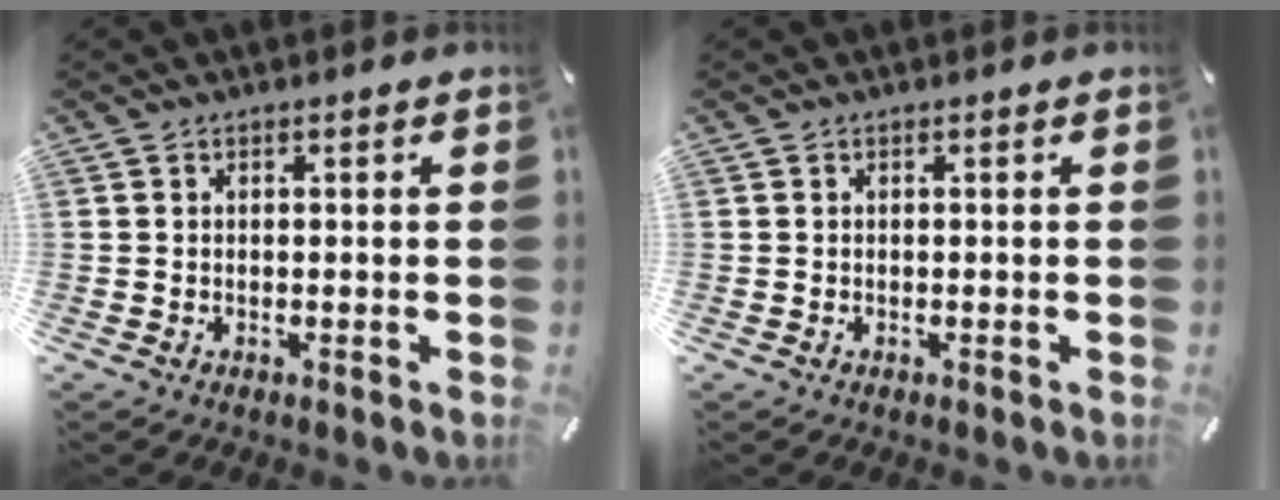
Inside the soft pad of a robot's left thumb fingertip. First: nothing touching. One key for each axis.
{"total": 0.0}